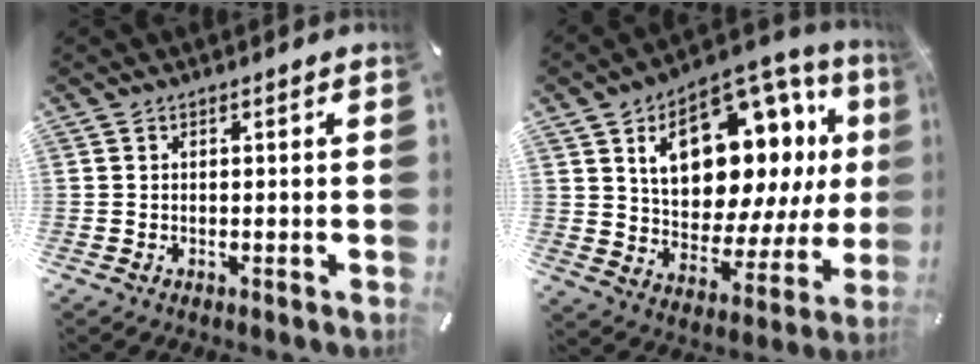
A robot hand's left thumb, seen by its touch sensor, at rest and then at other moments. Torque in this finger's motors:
{"motor_torque": [2.52, 2.48, 2.46, -0.31, 0.29]}